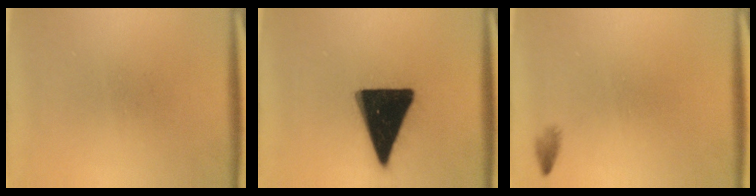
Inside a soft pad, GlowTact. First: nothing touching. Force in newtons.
{"total": 19.8}
{"total": 0.8}